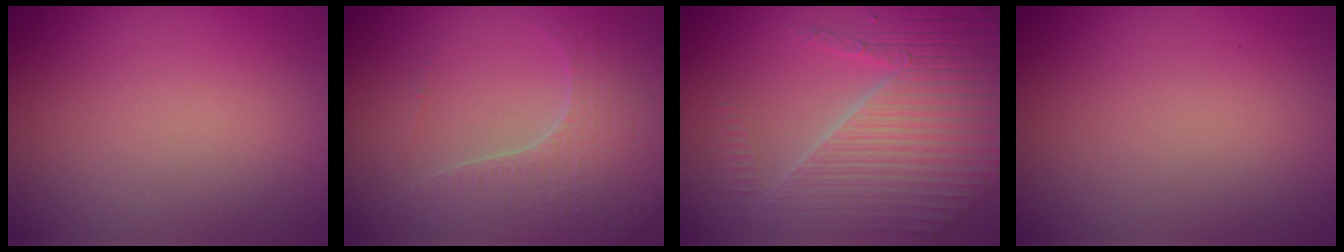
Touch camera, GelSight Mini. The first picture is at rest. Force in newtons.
{"total": 4.3, "press": 4.0, "slide": 1.5}
{"total": 7.2, "press": 5.5, "slide": 4.6}
{"total": 0.0}